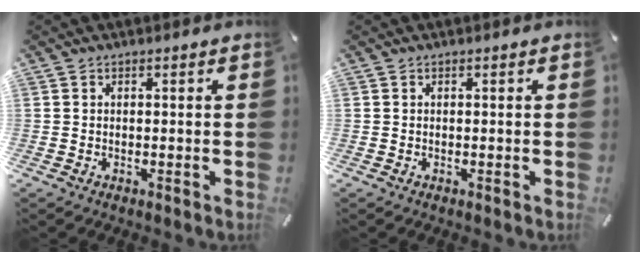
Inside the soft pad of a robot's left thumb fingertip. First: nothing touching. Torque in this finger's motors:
{"motor_torque": [-0.03, -0.03, -0.07, 0.11, 0.00]}